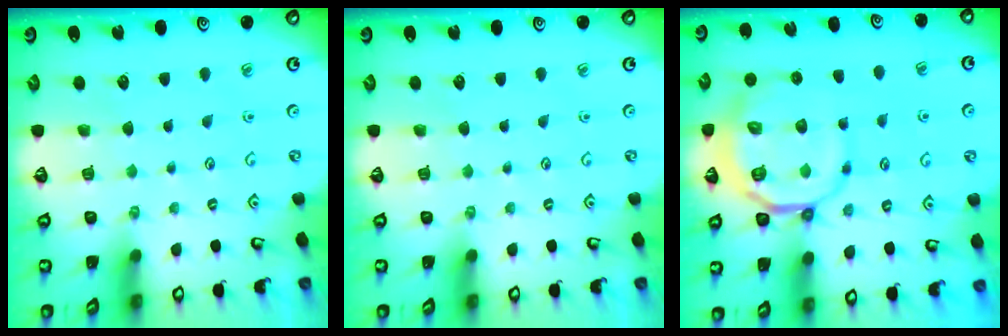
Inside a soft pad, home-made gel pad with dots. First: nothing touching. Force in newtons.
{"total": 0.0}
{"total": 12.6, "press": 12.4, "slide": 2.4}